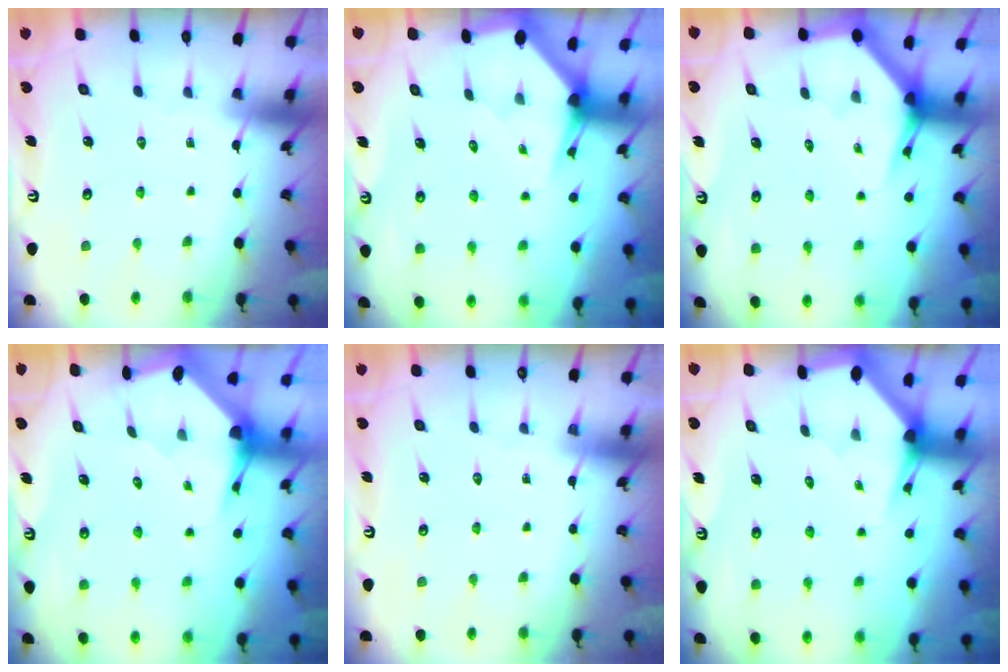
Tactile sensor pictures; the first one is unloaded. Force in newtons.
{"total": 2.9, "press": 2.9, "slide": 0.2}
{"total": 3.9, "press": 3.9, "slide": 0.2}
{"total": 3.5, "press": 3.5, "slide": 0.5}
{"total": 0.0}
{"total": 2.9, "press": 2.9, "slide": 0.1}